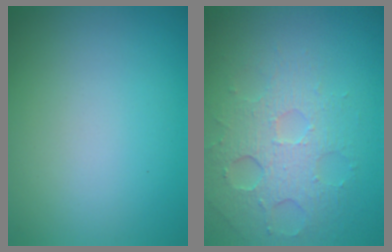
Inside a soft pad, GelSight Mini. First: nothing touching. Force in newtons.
{"total": 4.0, "press": 3.6, "slide": 1.7}